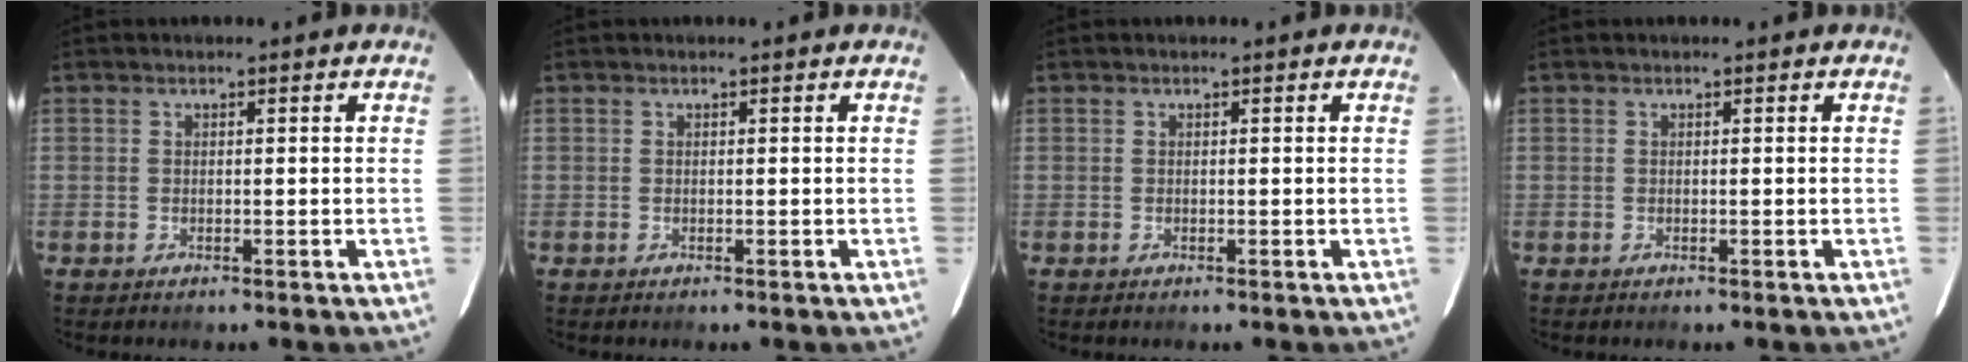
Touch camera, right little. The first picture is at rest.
{"total": 0.0}
{"total": 0.0}
{"total": 0.0}